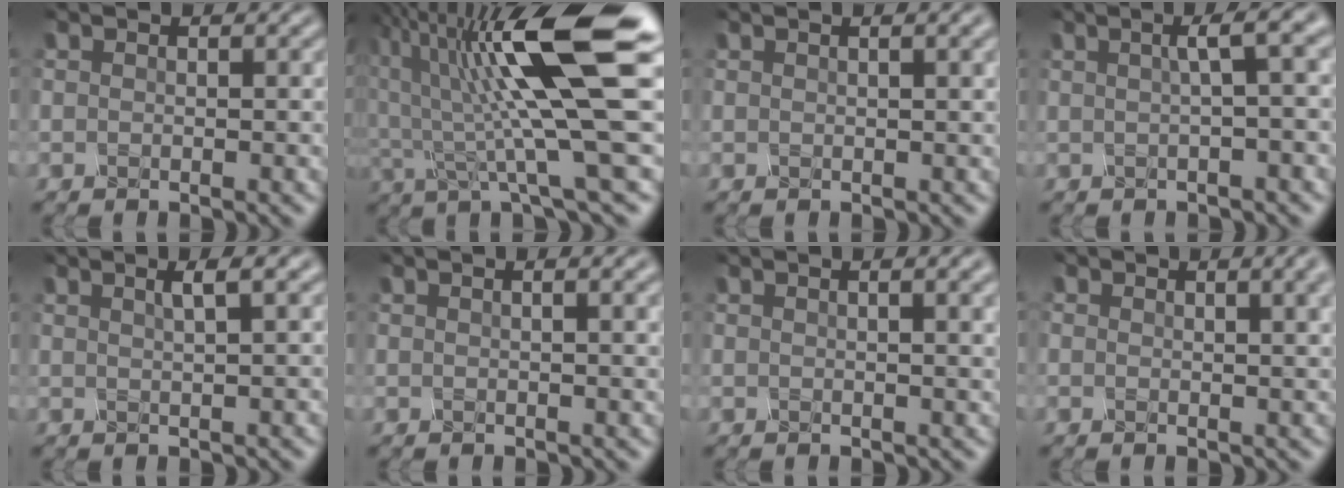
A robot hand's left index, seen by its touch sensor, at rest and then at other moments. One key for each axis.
{"total": 10.9, "fx": 2.1, "fy": 1.5, "fz": 10.6, "tx": -0.191, "ty": 0.003, "tz": 0.055}
{"total": 5.3, "fx": 2.6, "fy": 2.4, "fz": 3.9, "tx": -0.022, "ty": 0.039, "tz": 0.020}
{"total": 2.9, "fx": 0.2, "fy": 0.2, "fz": 2.9, "tx": -0.038, "ty": 0.015, "tz": 0.018}
{"total": 1.4, "fx": 0.7, "fy": -0.1, "fz": 1.2, "tx": -0.008, "ty": 0.010, "tz": 0.014}
{"total": 5.2, "fx": 2.3, "fy": 2.3, "fz": 4.1, "tx": -0.029, "ty": 0.036, "tz": 0.016}
{"total": 6.7, "fx": 3.0, "fy": 2.9, "fz": 5.2, "tx": -0.030, "ty": 0.045, "tz": 0.025}
{"total": 3.3, "fx": 1.6, "fy": 1.3, "fz": 2.6, "tx": -0.014, "ty": 0.016, "tz": 0.024}